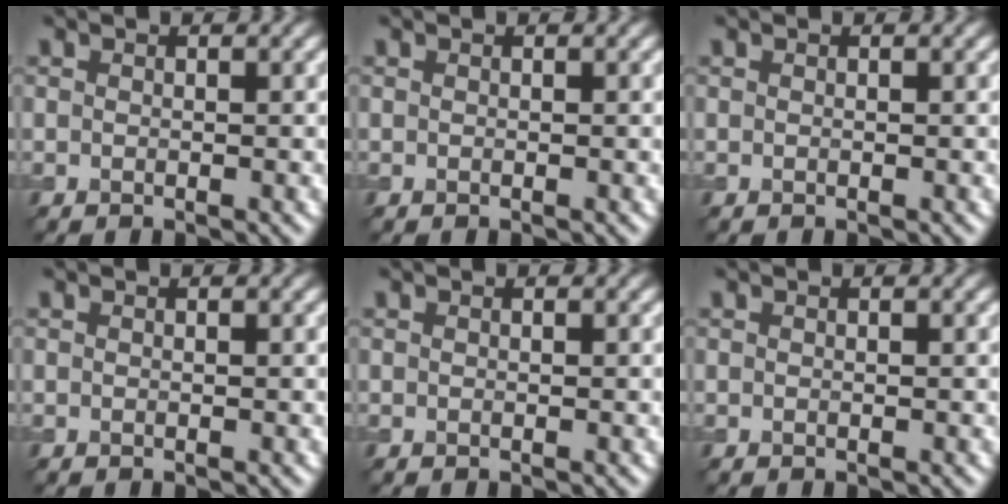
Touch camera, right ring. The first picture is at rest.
{"total": 0.0}
{"total": 0.0}
{"total": 0.0}
{"total": 0.0}
{"total": 0.0}